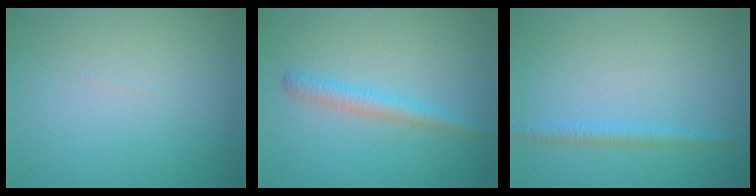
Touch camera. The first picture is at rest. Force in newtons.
{"total": 2.2, "press": 2.2, "slide": 0.2}
{"total": 1.5, "press": 1.5, "slide": 0.1}